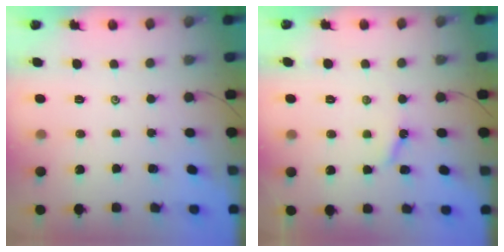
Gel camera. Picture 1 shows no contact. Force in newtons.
{"total": 4.2, "press": 4.2, "slide": 0.2}